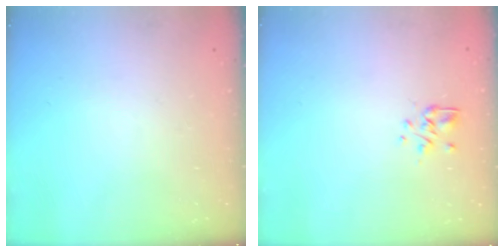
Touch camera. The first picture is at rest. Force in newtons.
{"total": 2.9, "press": 2.6, "slide": 1.4}